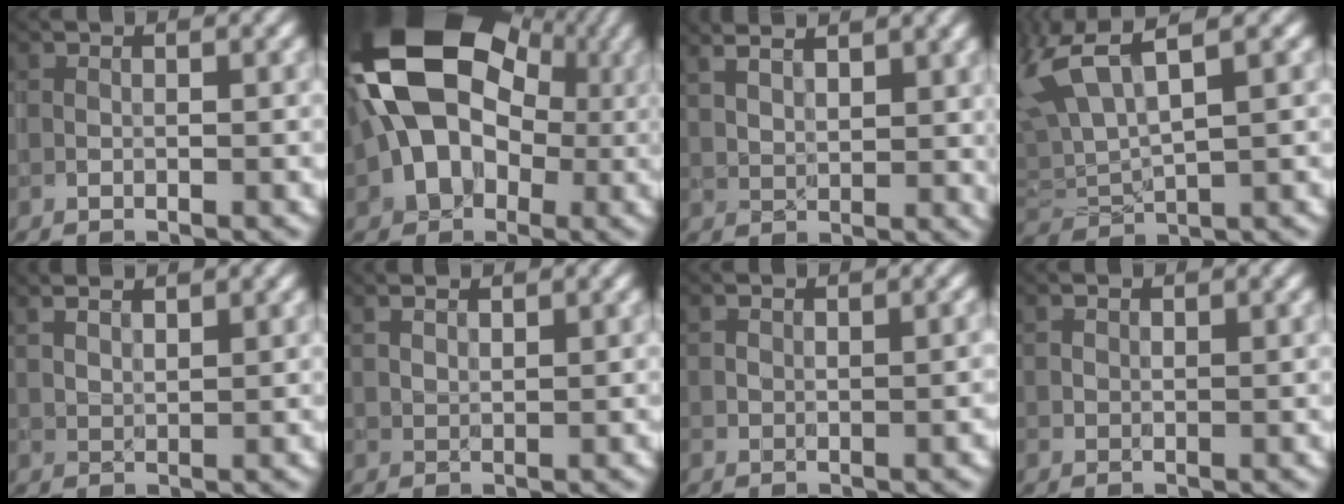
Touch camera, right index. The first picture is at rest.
{"total": 16.0, "force": [1.2, 11.3, 11.2], "torque": [-0.154, 0.026, -0.022]}
{"total": 5.2, "force": [3.9, 2.0, 2.9], "torque": [-0.057, 0.017, 0.055]}
{"total": 7.6, "force": [3.4, 2.6, 6.3], "torque": [-0.149, 0.023, 0.065]}
{"total": 2.6, "force": [2.2, 0.6, 1.1], "torque": [-0.025, 0.009, 0.029]}
{"total": 1.6, "force": [1.5, 0.3, 0.5], "torque": [-0.017, -0.003, 0.031]}
{"total": 1.3, "force": [0.4, 0.7, 1.0], "torque": [-0.016, -0.001, 0.012]}
{"total": 0.8, "force": [0.7, 0.3, 0.3], "torque": [-0.010, 0.002, 0.011]}